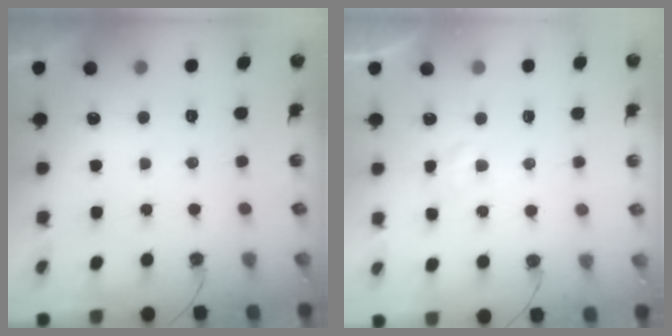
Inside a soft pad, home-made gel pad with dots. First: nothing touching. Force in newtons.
{"total": 4.4, "press": 4.4, "slide": 0.5}